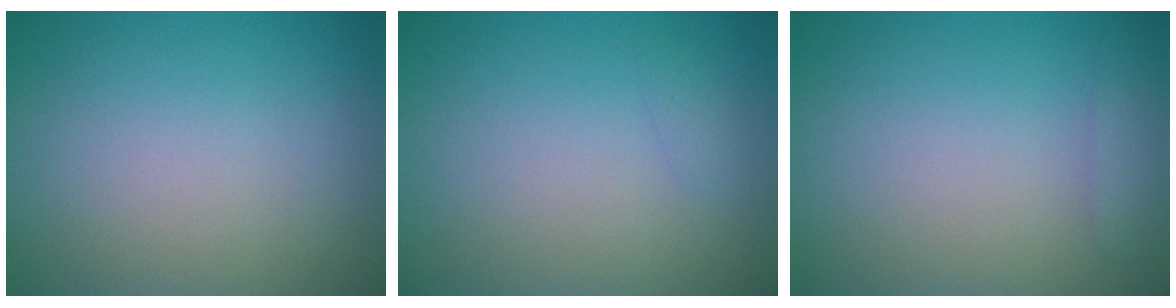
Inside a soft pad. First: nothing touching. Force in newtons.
{"total": 0.5, "press": 0.5, "slide": 0.0}
{"total": 1.5, "press": 1.5, "slide": 0.1}